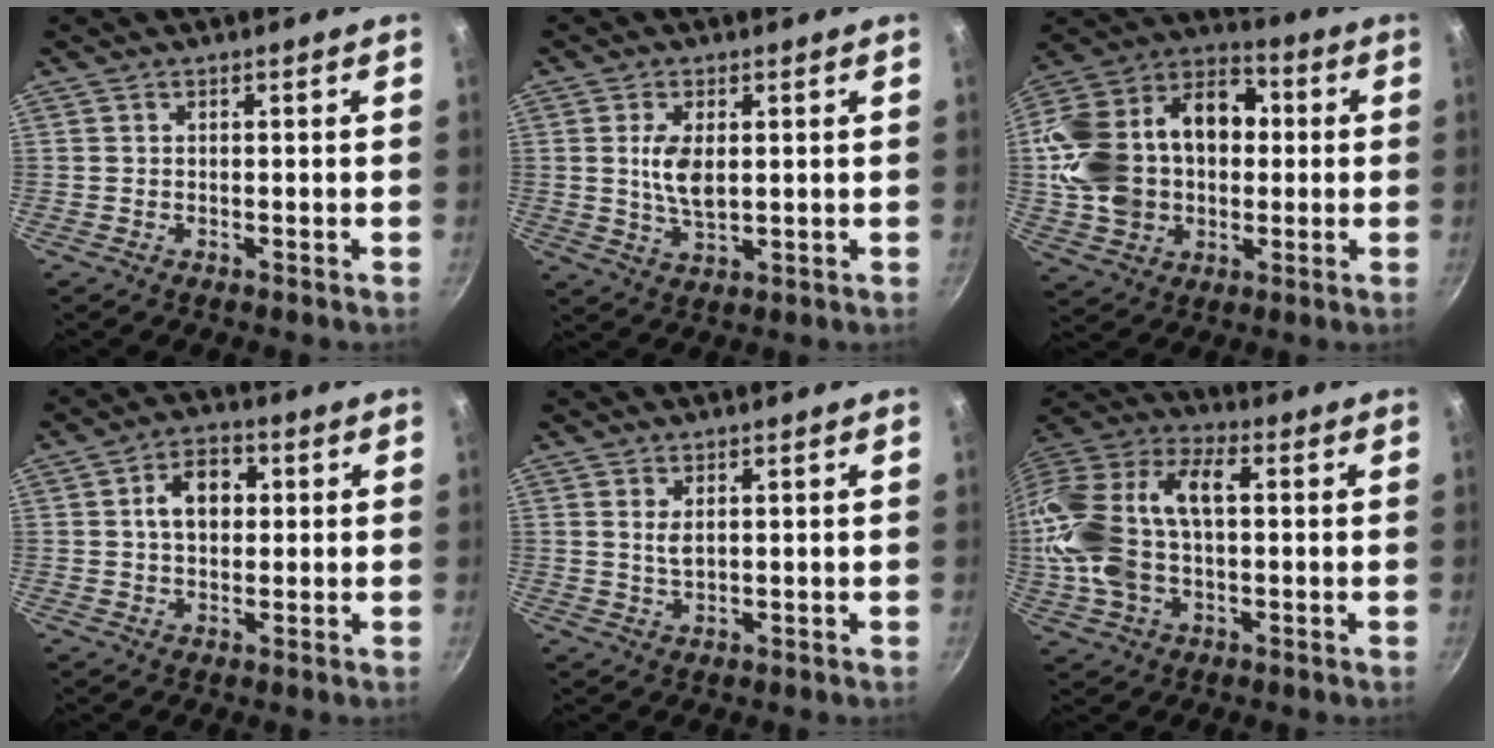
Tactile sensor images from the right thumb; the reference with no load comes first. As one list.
[{"total": 6.6, "force": [1.0, 3.3, 5.7], "torque": [-0.108, -0.011, 0.022]}, {"total": 25.6, "force": [1.0, 19.0, 17.2], "torque": [-0.310, 0.057, 0.016]}, {"total": 7.8, "force": [1.3, 5.4, 5.5], "torque": [-0.061, 0.011, 0.013]}, {"total": 2.8, "force": [0.8, 1.4, 2.3], "torque": [-0.042, -0.007, 0.019]}, {"total": 22.2, "force": [0.6, 13.6, 17.6], "torque": [-0.356, 0.041, 0.003]}]